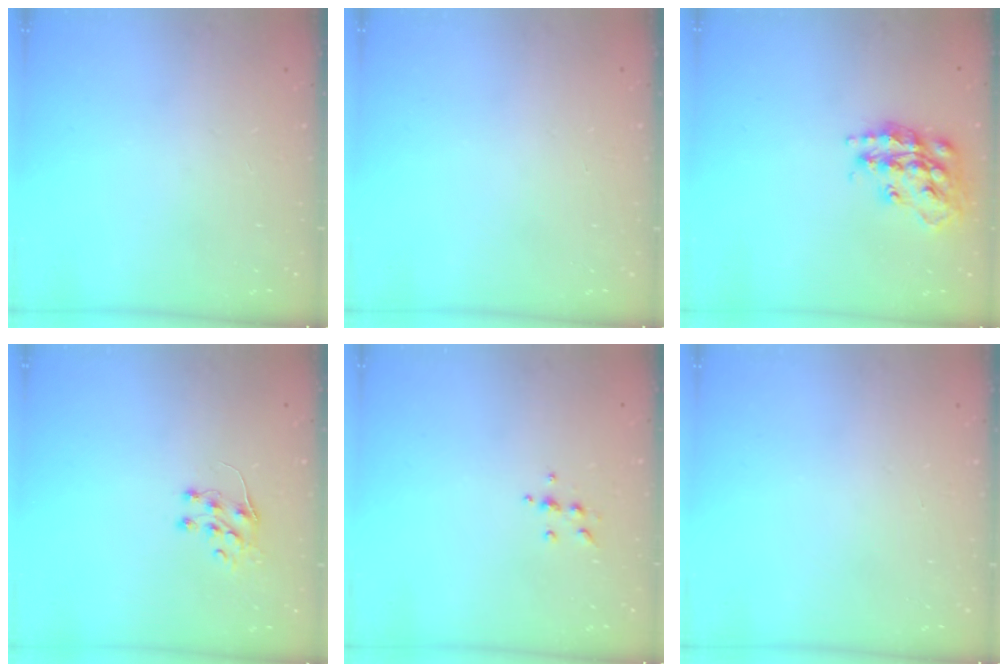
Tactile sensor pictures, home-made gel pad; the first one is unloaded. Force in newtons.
{"total": 0.0}
{"total": 17.0, "press": 16.9, "slide": 1.2}
{"total": 6.0, "press": 5.9, "slide": 0.7}
{"total": 5.7, "press": 5.7, "slide": 0.5}
{"total": 0.0}